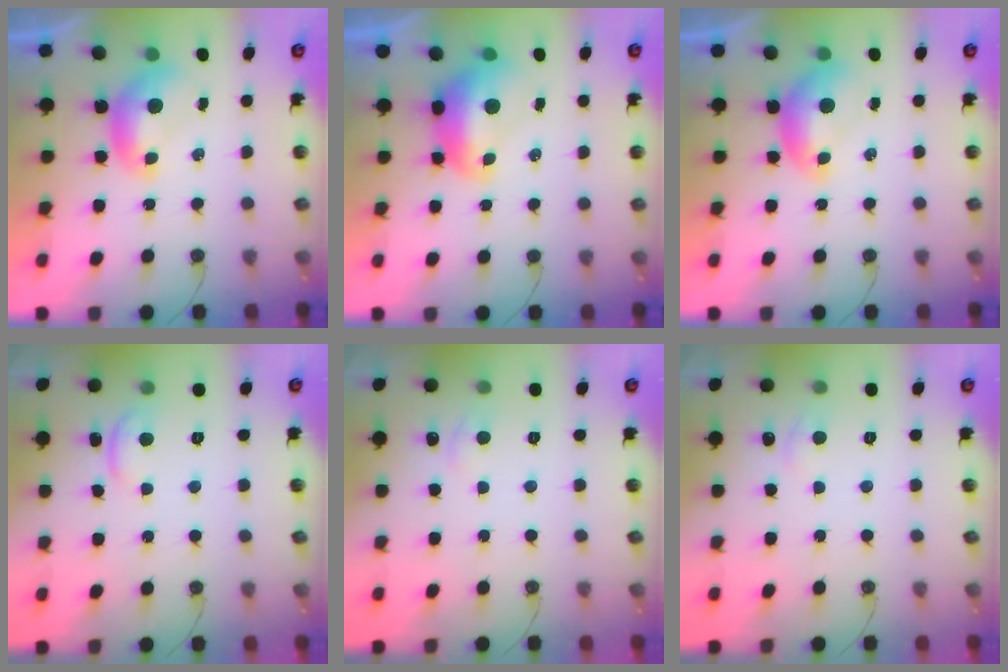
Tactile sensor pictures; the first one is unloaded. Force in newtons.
{"total": 3.4, "press": 3.3, "slide": 0.8}
{"total": 0.6, "press": 0.5, "slide": 0.3}
{"total": 0.8, "press": 0.6, "slide": 0.5}
{"total": 1.4, "press": 1.2, "slide": 0.6}
{"total": 1.4, "press": 1.2, "slide": 0.6}